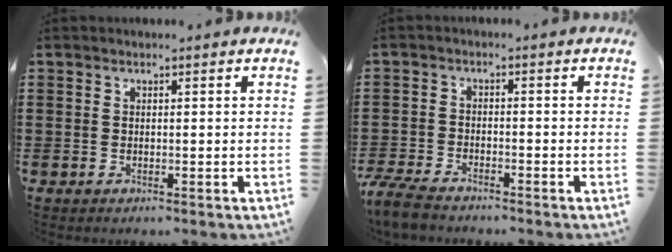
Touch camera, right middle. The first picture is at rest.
{"total": 4.5, "force": [-4.1, 0.8, 1.6], "torque": [-0.052, -0.005, -0.089]}